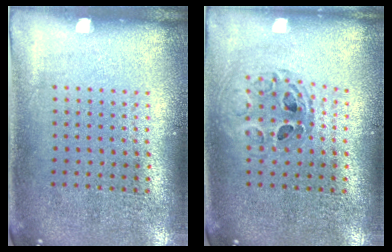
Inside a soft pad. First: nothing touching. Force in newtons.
{"total": 0.7, "press": 0.7, "slide": 0.2}